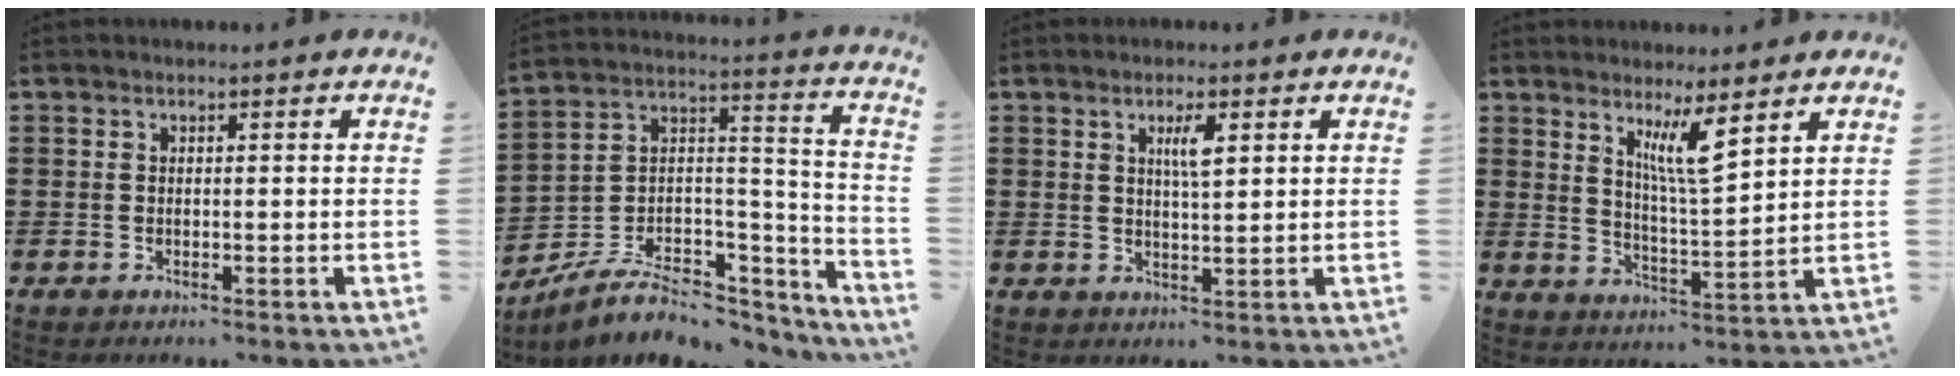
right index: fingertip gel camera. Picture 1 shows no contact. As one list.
[{"total": 7.8, "force": [-5.5, 4.1, 3.7], "torque": [-0.075, 0.011, -0.101]}, {"total": 3.3, "force": [1.3, 0.7, 3.0], "torque": [-0.055, 0.002, 0.017]}, {"total": 6.9, "force": [4.2, 0.9, 5.4], "torque": [-0.108, -0.012, 0.069]}]